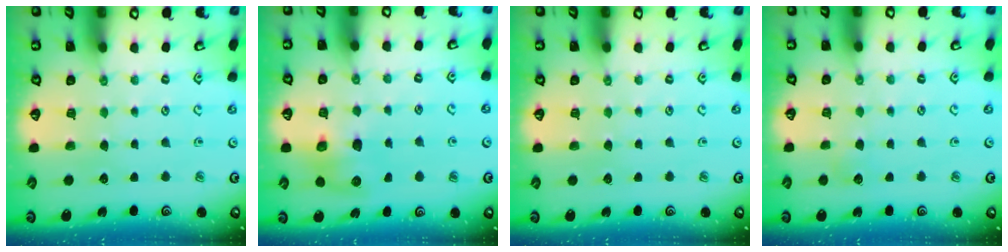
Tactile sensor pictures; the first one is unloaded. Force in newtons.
{"total": 8.5, "press": 8.4, "slide": 1.0}
{"total": 0.0}
{"total": 3.7, "press": 3.7, "slide": 0.4}